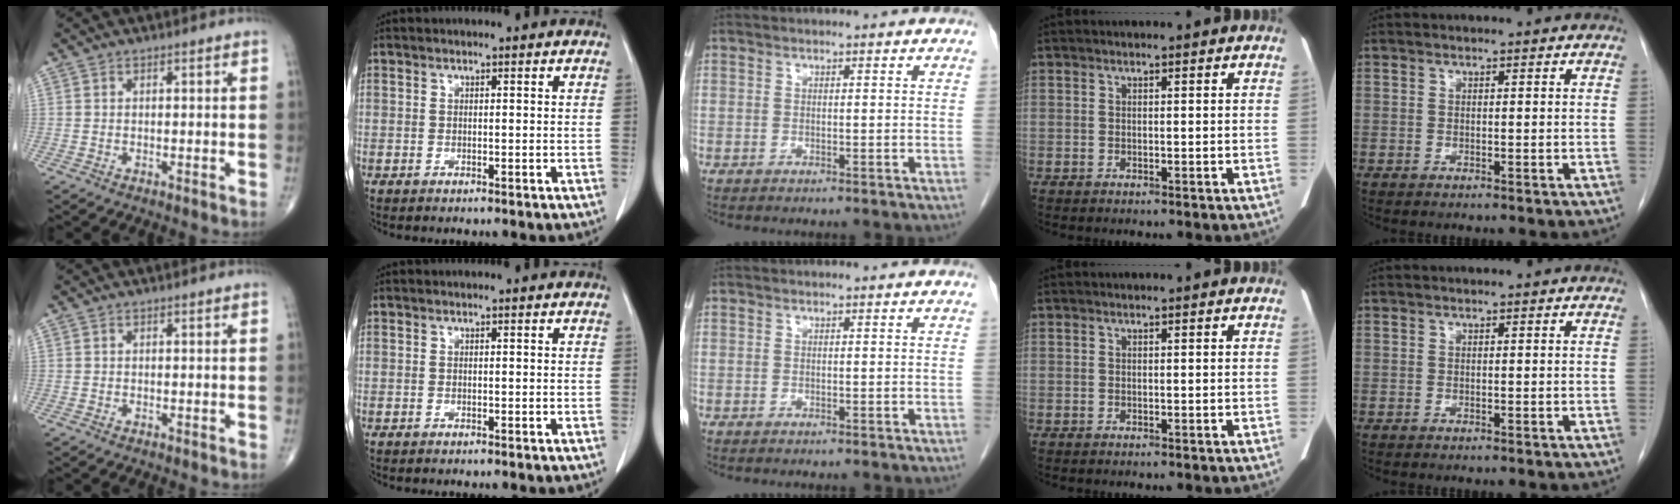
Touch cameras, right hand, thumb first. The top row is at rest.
{}